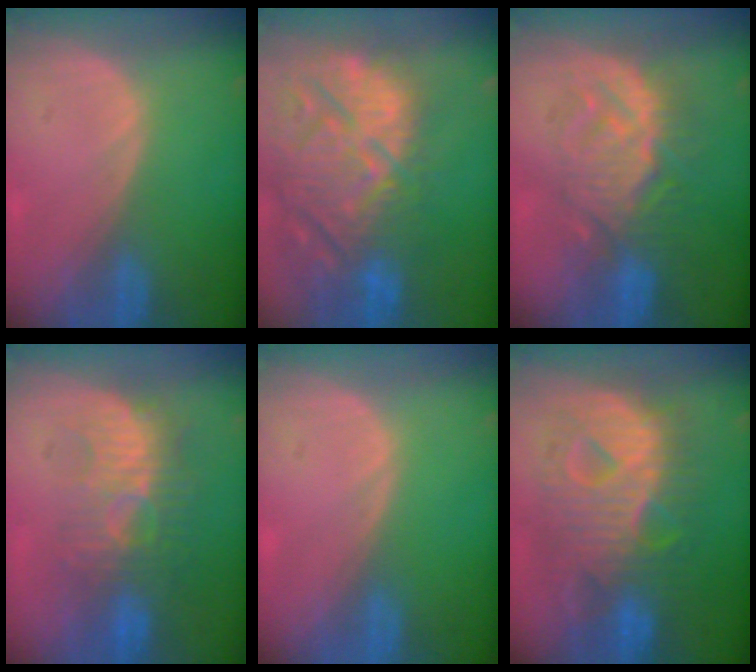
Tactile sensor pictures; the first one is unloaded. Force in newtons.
{"total": 15.3, "press": 13.0, "slide": 8.1}
{"total": 9.3, "press": 9.1, "slide": 1.9}
{"total": 9.1, "press": 8.7, "slide": 2.6}
{"total": 0.0}
{"total": 12.6, "press": 12.6, "slide": 1.2}